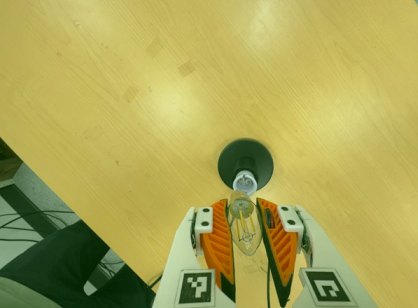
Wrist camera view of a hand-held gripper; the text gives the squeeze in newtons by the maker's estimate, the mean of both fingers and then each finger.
{"total": 20.8, "left": 22.9, "right": 18.8}